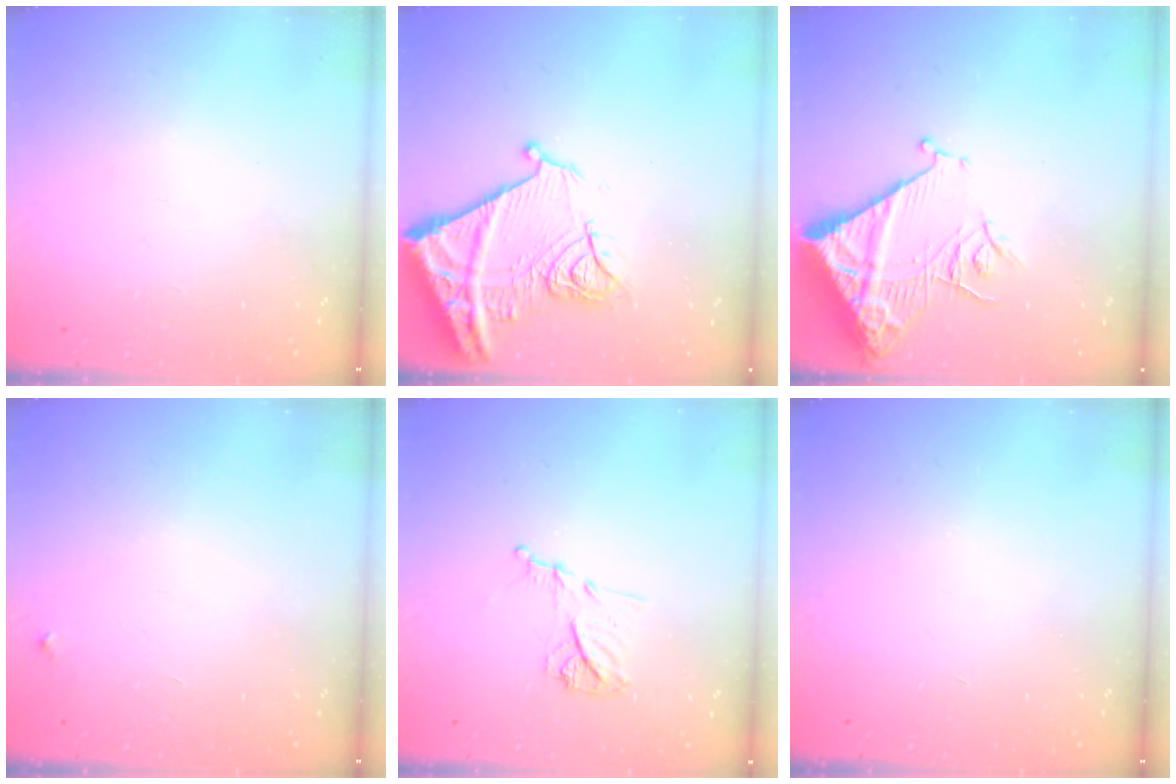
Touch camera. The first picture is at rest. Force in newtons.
{"total": 18.1, "press": 18.0, "slide": 1.9}
{"total": 14.6, "press": 14.5, "slide": 1.6}
{"total": 2.3, "press": 2.3, "slide": 0.2}
{"total": 10.3, "press": 10.3, "slide": 0.5}
{"total": 0.0}